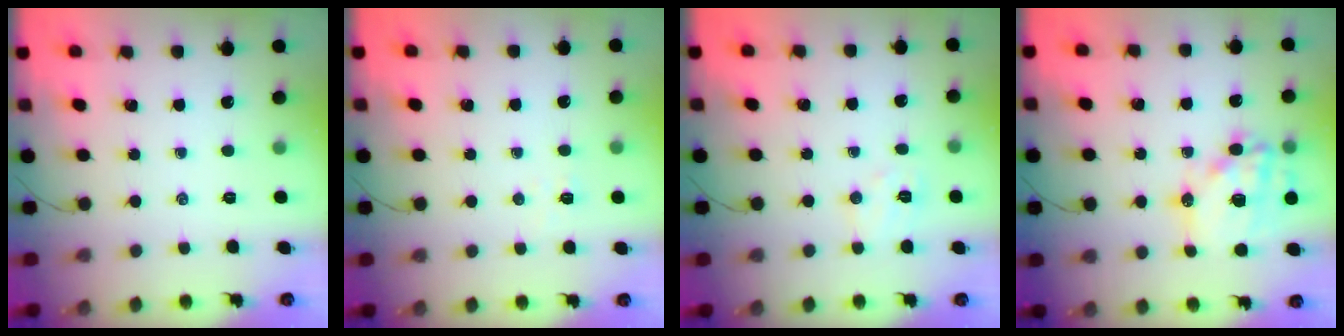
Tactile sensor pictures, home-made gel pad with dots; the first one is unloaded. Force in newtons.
{"total": 2.9, "press": 2.8, "slide": 0.9}
{"total": 6.2, "press": 6.1, "slide": 1.0}
{"total": 16.6, "press": 16.2, "slide": 3.7}